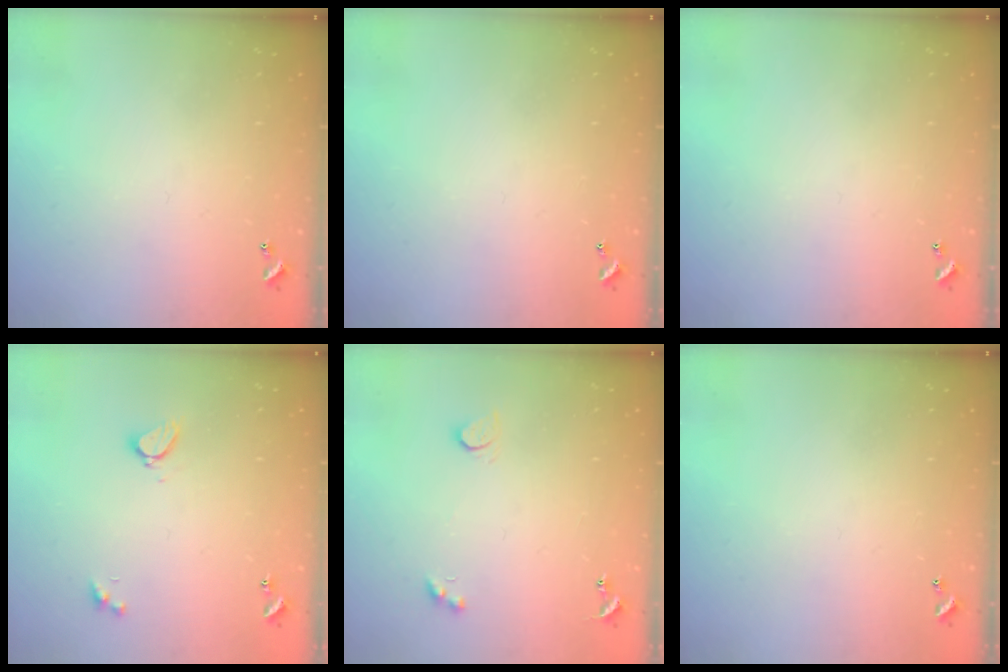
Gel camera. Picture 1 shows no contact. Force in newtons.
{"total": 0.0}
{"total": 0.0}
{"total": 2.7, "press": 2.7, "slide": 0.2}
{"total": 2.8, "press": 2.8, "slide": 0.5}
{"total": 0.0}